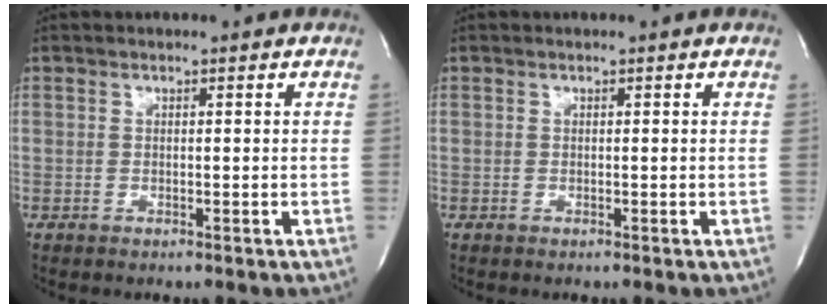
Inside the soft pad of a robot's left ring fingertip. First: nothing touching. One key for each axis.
{"total": 0.0}